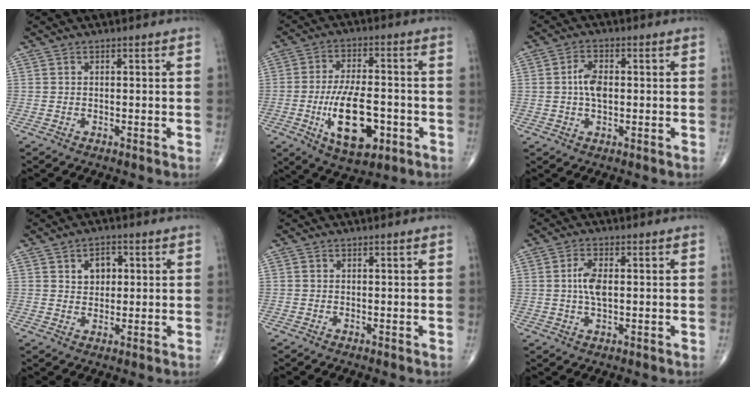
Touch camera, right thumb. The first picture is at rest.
{"total": 14.2, "force": [-4.1, 6.5, 12.0], "torque": [-0.194, 0.011, -0.059]}
{"total": 4.9, "force": [0.2, 2.7, 4.1], "torque": [-0.078, 0.006, 0.001]}
{"total": 4.6, "force": [1.4, 3.4, 2.9], "torque": [-0.023, -0.002, 0.020]}
{"total": 0.0}
{"total": 4.9, "force": [0.4, 2.3, 4.3], "torque": [-0.090, 0.003, 0.007]}